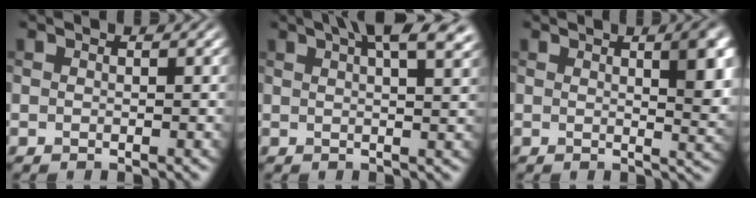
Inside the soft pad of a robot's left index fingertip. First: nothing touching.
{"total": 8.7, "force": [5.0, 3.3, 6.3], "torque": [-0.046, 0.041, 0.041]}
{"total": 5.6, "force": [1.9, 1.8, 4.9], "torque": [-0.041, 0.005, 0.025]}